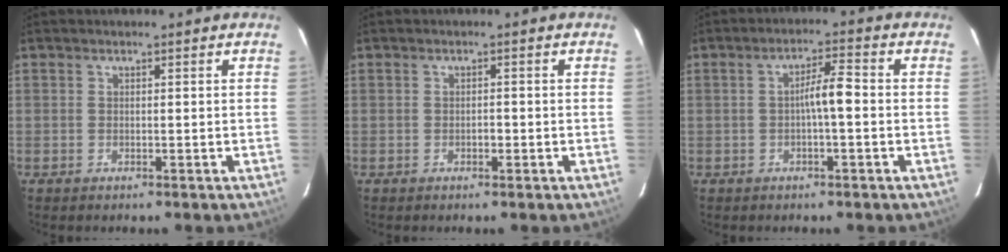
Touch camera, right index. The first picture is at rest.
{"total": 1.3, "force": [-0.5, 0.7, 1.0], "torque": [-0.018, 0.002, -0.008]}
{"total": 4.7, "force": [-0.4, 0.9, 4.6], "torque": [-0.082, 0.017, -0.005]}